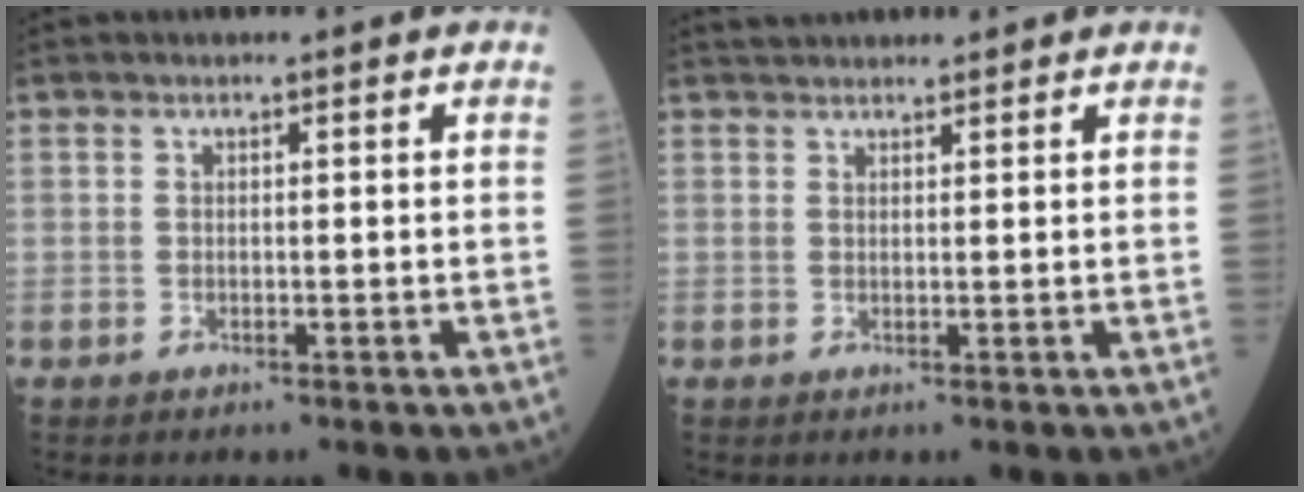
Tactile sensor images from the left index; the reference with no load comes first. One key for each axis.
{"total": 5.2, "fx": 4.9, "fy": 0.8, "fz": 1.5, "tx": -0.019, "ty": 0.038, "tz": 0.074}